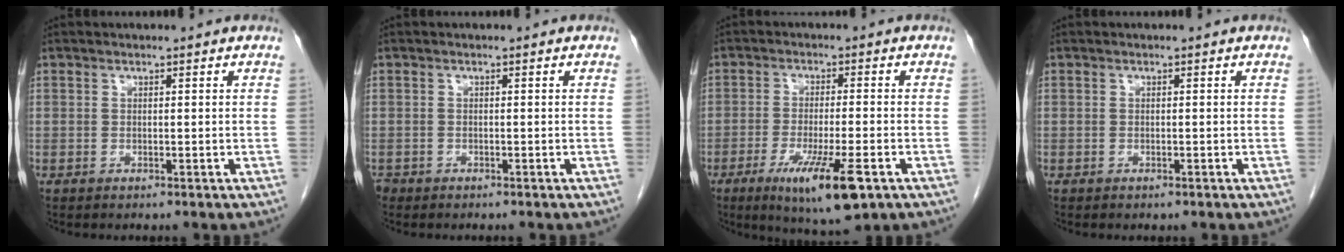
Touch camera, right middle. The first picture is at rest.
{"total": 1.4, "force": [-1.1, 0.8, 0.2], "torque": [-0.010, 0.000, -0.019]}
{"total": 10.5, "force": [-5.2, 1.2, 9.1], "torque": [-0.160, -0.029, -0.079]}
{"total": 0.0}